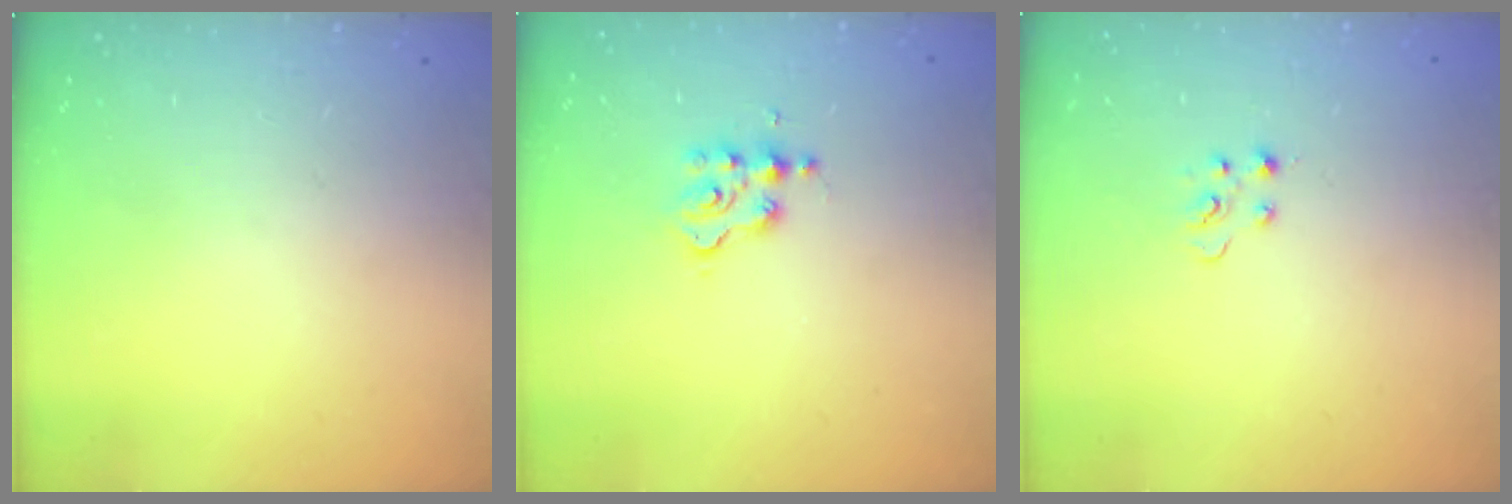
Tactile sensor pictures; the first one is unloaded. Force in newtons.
{"total": 3.0, "press": 3.0, "slide": 0.2}
{"total": 2.7, "press": 2.7, "slide": 0.4}